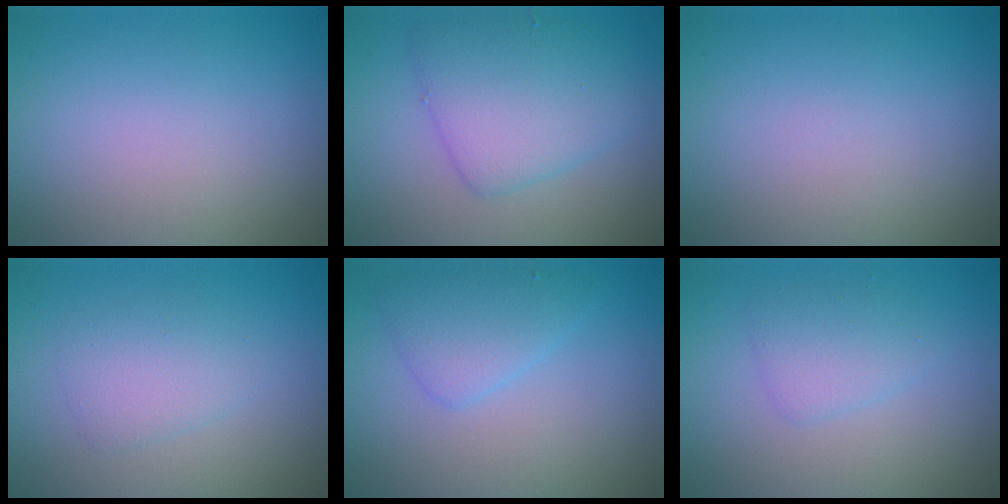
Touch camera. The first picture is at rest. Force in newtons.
{"total": 5.2, "press": 5.2, "slide": 0.1}
{"total": 0.0}
{"total": 2.4, "press": 2.4, "slide": 0.0}
{"total": 3.0, "press": 3.0, "slide": 0.1}
{"total": 2.1, "press": 2.1, "slide": 0.0}